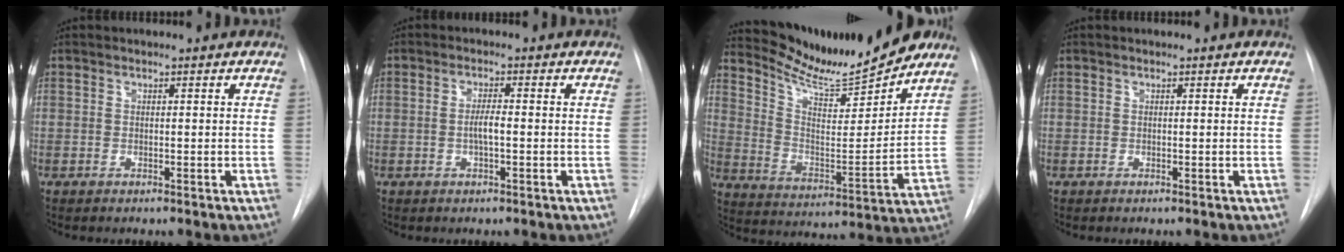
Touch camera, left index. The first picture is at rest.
{"total": 2.4, "force": [-0.3, 0.3, 2.3], "torque": [-0.045, 0.002, -0.008]}
{"total": 17.6, "force": [16.1, 1.7, 6.8], "torque": [-0.118, -0.032, 0.256]}
{"total": 0.0}